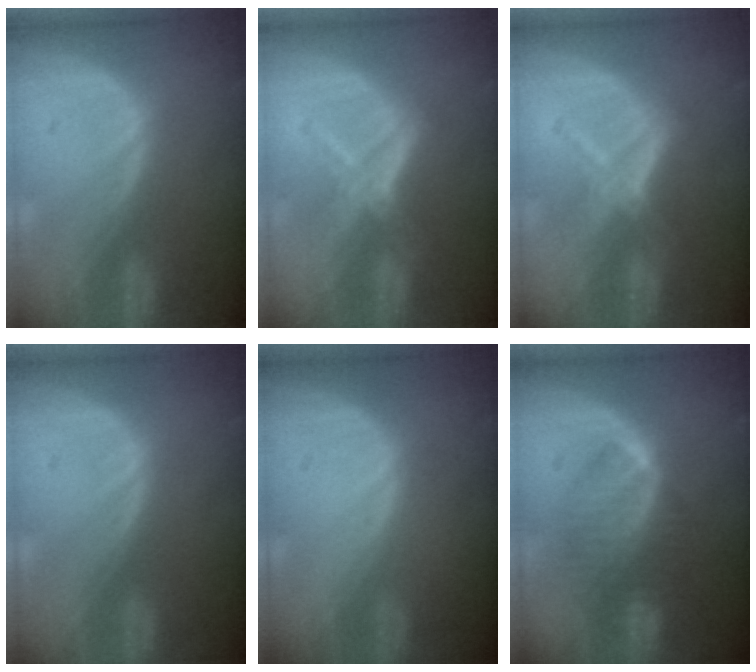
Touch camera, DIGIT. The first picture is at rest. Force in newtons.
{"total": 5.6, "press": 5.4, "slide": 1.5}
{"total": 5.4, "press": 5.2, "slide": 1.3}
{"total": 0.0}
{"total": 0.0}
{"total": 6.7, "press": 6.7, "slide": 0.5}